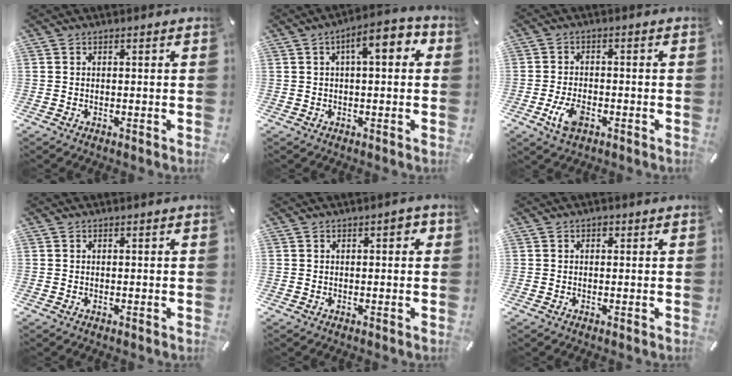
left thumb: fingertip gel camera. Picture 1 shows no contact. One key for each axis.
{"total": 8.3, "fx": 2.4, "fy": 2.9, "fz": 7.4, "tx": -0.113, "ty": 0.000, "tz": 0.032}
{"total": 6.0, "fx": -2.5, "fy": 3.3, "fz": 4.3, "tx": -0.101, "ty": 0.004, "tz": -0.049}
{"total": 0.0}
{"total": 2.4, "fx": 0.4, "fy": 1.1, "fz": 2.0, "tx": -0.031, "ty": 0.007, "tz": 0.003}
{"total": 0.7, "fx": 0.2, "fy": 0.6, "fz": 0.4, "tx": -0.007, "ty": 0.004, "tz": 0.003}